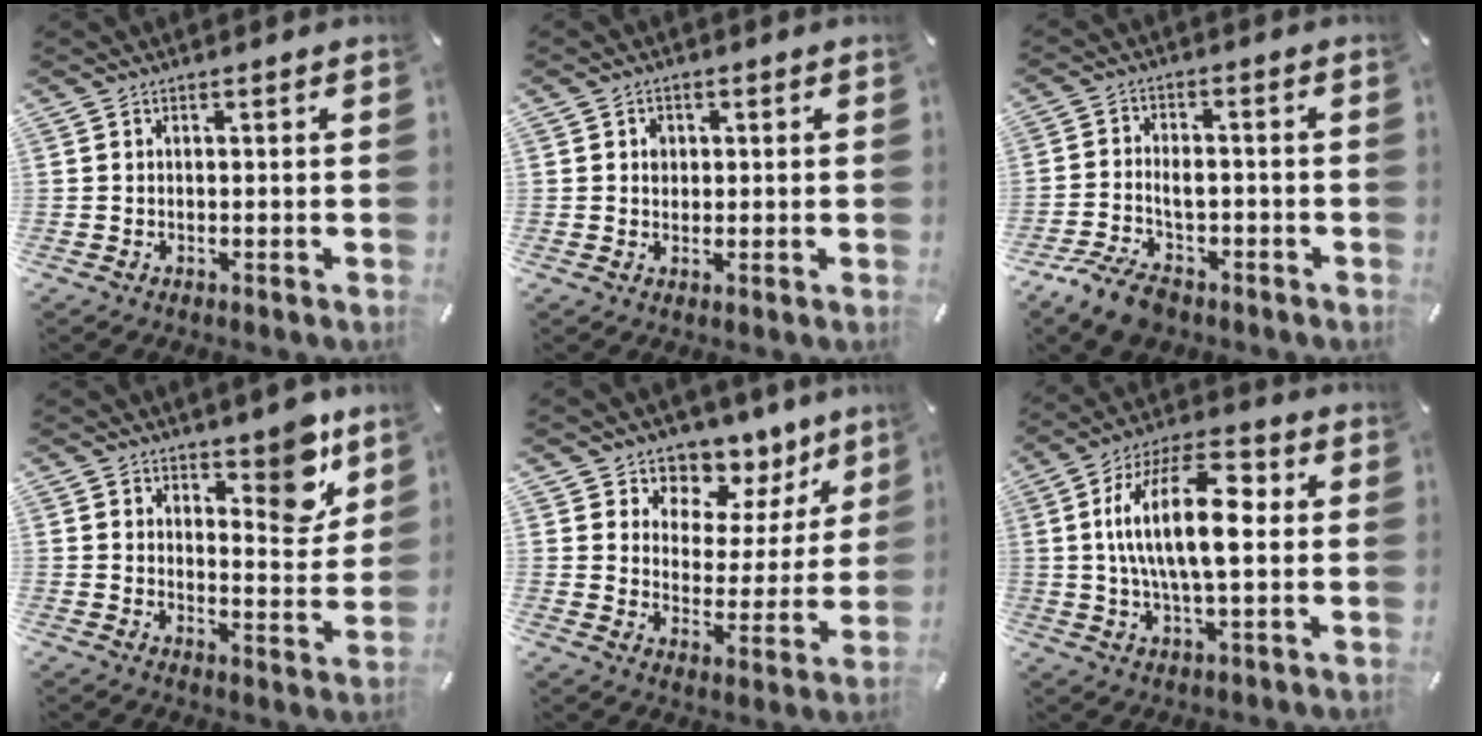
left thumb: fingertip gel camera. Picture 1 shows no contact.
{"total": 2.2, "force": [0.3, 2.0, 0.8], "torque": [-0.003, 0.001, 0.000]}
{"total": 7.8, "force": [-3.1, 5.4, 4.6], "torque": [-0.088, 0.017, -0.056]}
{"total": 10.1, "force": [6.8, 5.0, 5.6], "torque": [-0.051, -0.052, 0.112]}
{"total": 8.3, "force": [5.9, 5.8, 0.4], "torque": [-0.002, -0.069, 0.104]}
{"total": 18.2, "force": [2.5, 8.1, 16.1], "torque": [-0.310, 0.002, 0.036]}